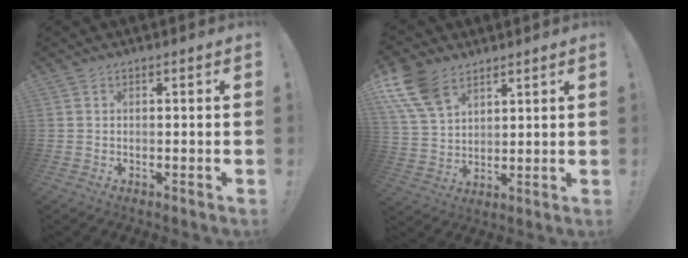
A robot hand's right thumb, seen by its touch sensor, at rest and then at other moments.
{"total": 12.6, "force": [7.9, 7.4, 6.5], "torque": [-0.141, -0.033, 0.154]}